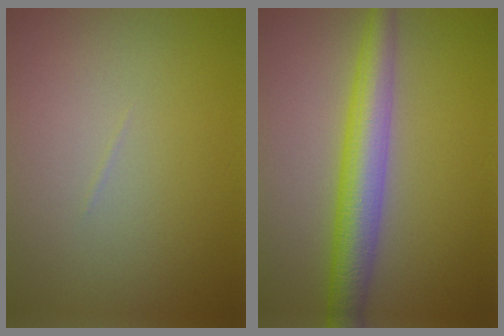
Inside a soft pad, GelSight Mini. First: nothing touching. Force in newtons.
{"total": 5.5, "press": 5.5, "slide": 0.1}